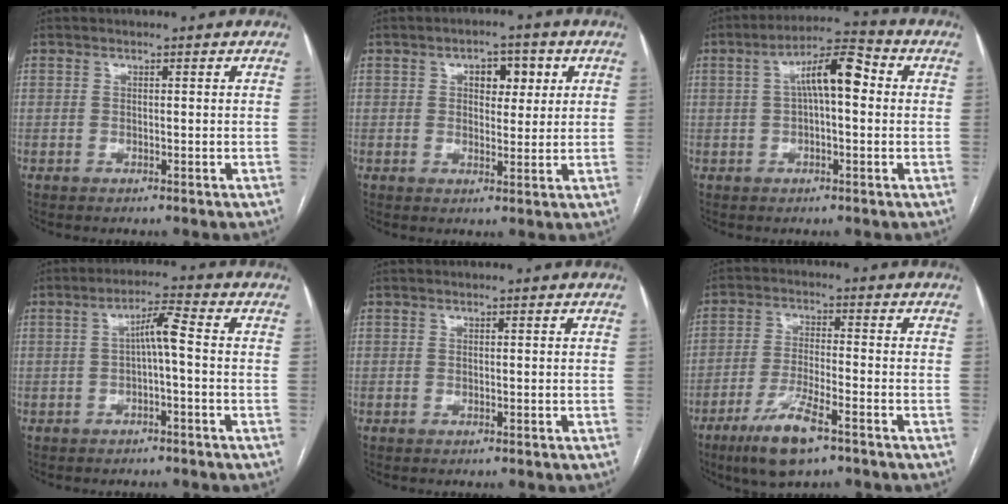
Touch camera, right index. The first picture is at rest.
{"total": 5.2, "force": [1.9, 2.9, 3.9], "torque": [-0.052, 0.013, 0.027]}
{"total": 8.6, "force": [1.3, 2.2, 8.2], "torque": [-0.143, 0.037, 0.017]}
{"total": 4.4, "force": [-0.3, 0.2, 4.4], "torque": [-0.072, 0.018, -0.004]}
{"total": 0.0}
{"total": 9.0, "force": [-5.7, 1.6, 6.8], "torque": [-0.136, -0.017, -0.101]}